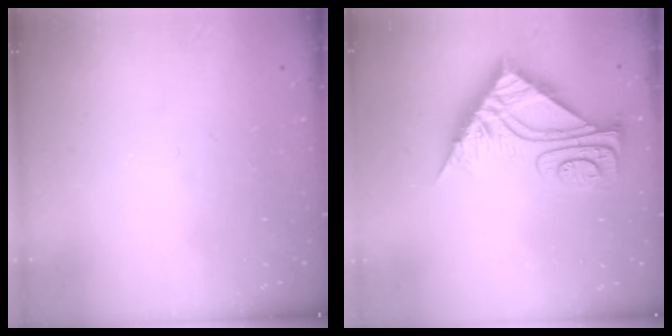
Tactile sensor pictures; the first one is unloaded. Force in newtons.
{"total": 11.1, "press": 11.0, "slide": 0.8}